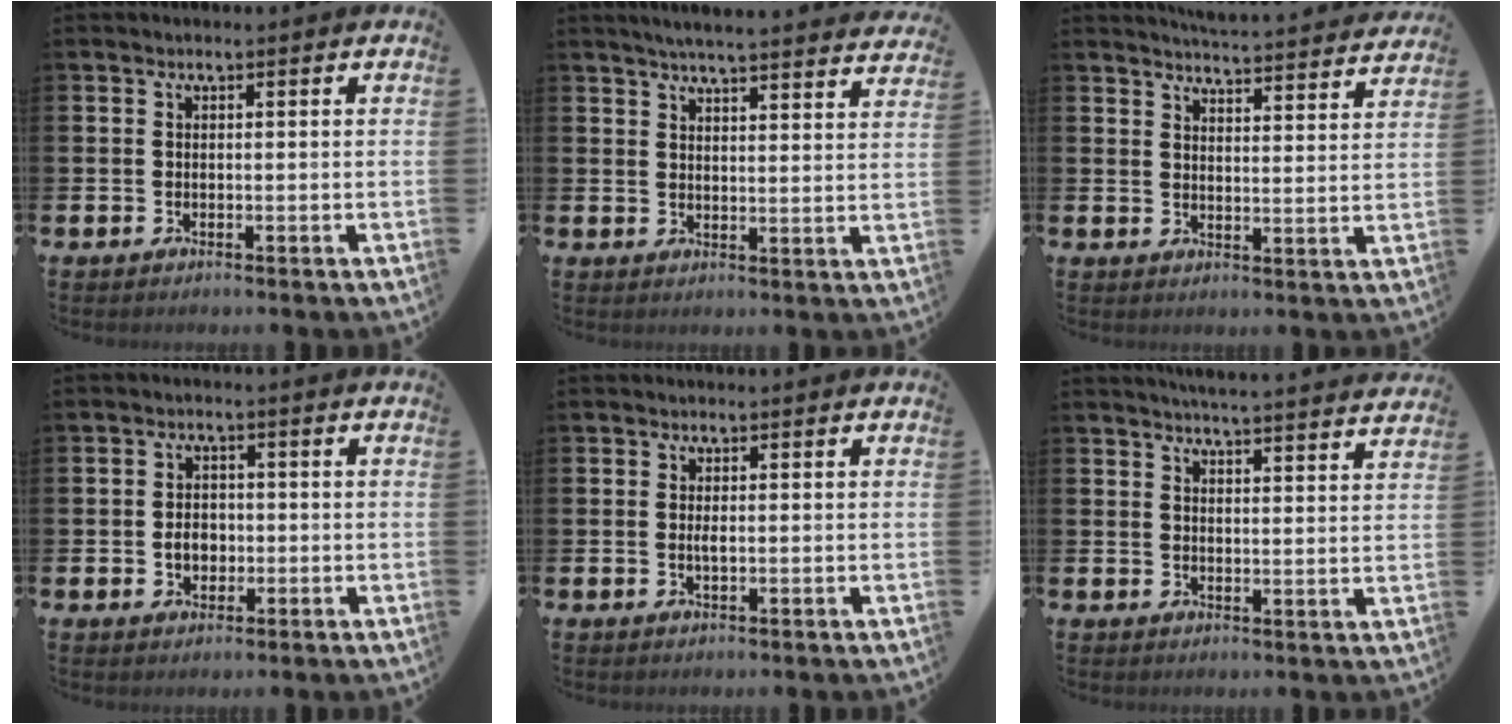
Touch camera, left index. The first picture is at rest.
{"total": 5.0, "force": [4.9, -0.4, 1.1], "torque": [-0.032, -0.027, 0.086]}
{"total": 5.2, "force": [5.2, -0.1, 0.3], "torque": [-0.010, -0.041, 0.090]}
{"total": 2.9, "force": [-0.5, 2.3, 1.8], "torque": [-0.021, -0.001, -0.017]}
{"total": 1.0, "force": [0.1, 0.2, 1.0], "torque": [-0.019, 0.001, 0.000]}
{"total": 4.8, "force": [4.8, -0.6, 0.6], "torque": [-0.020, -0.030, 0.083]}